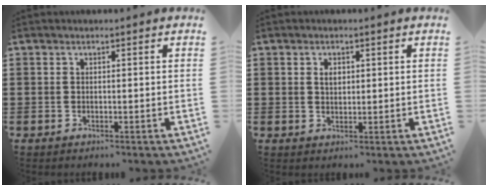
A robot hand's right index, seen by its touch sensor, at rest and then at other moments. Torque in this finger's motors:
{"motor_torque": [0.11, 0.05, 0.06, 0.03]}